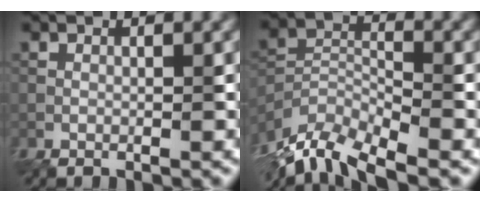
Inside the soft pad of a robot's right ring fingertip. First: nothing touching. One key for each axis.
{"total": 7.3, "fx": -6.4, "fy": 1.9, "fz": 2.8, "tx": -0.053, "ty": -0.009, "tz": -0.128}